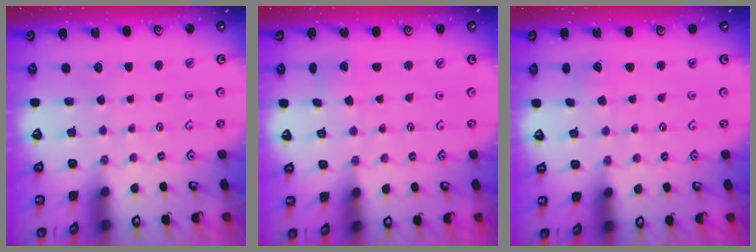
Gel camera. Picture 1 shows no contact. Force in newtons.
{"total": 1.0, "press": 1.0, "slide": 0.0}
{"total": 2.7, "press": 2.7, "slide": 0.2}